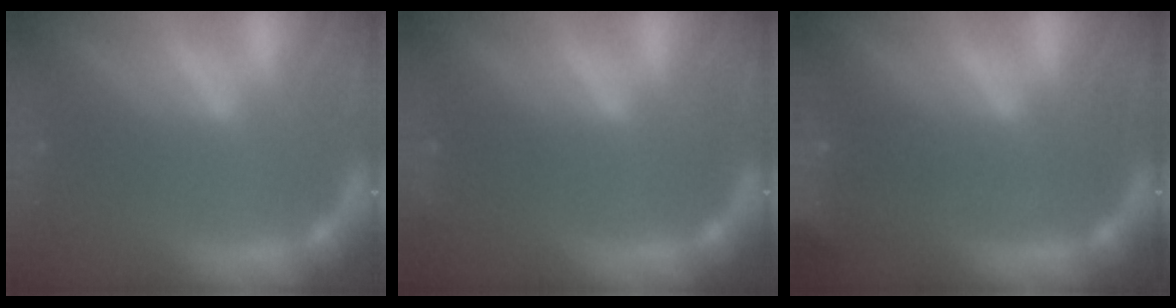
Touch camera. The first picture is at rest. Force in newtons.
{"total": 0.9}
{"total": 9.9}